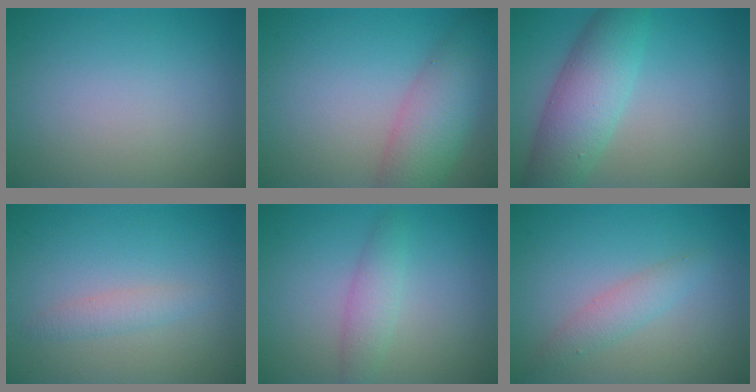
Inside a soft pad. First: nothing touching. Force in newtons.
{"total": 5.6, "press": 5.6, "slide": 0.3}
{"total": 6.3, "press": 6.3, "slide": 0.2}
{"total": 1.4, "press": 1.4, "slide": 0.0}
{"total": 2.2, "press": 2.2, "slide": 0.0}
{"total": 2.0, "press": 2.0, "slide": 0.0}